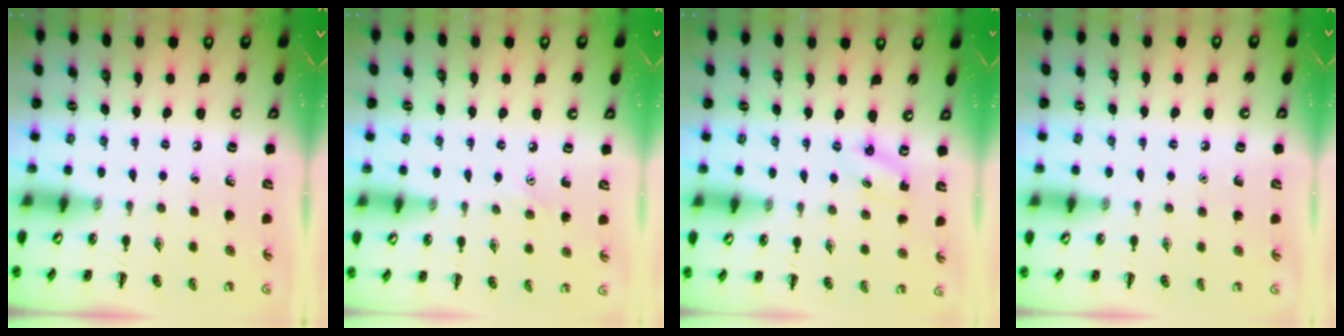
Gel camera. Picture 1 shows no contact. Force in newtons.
{"total": 3.9, "press": 3.8, "slide": 0.9}
{"total": 2.2, "press": 2.1, "slide": 0.6}
{"total": 1.6, "press": 1.5, "slide": 0.1}